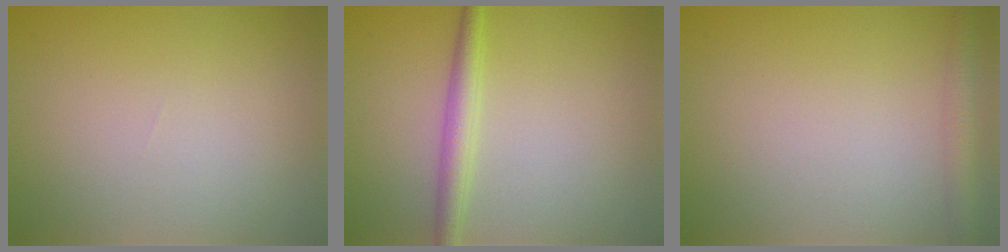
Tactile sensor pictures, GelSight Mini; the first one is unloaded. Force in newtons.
{"total": 2.4, "press": 2.4, "slide": 0.1}
{"total": 2.1, "press": 2.1, "slide": 0.1}